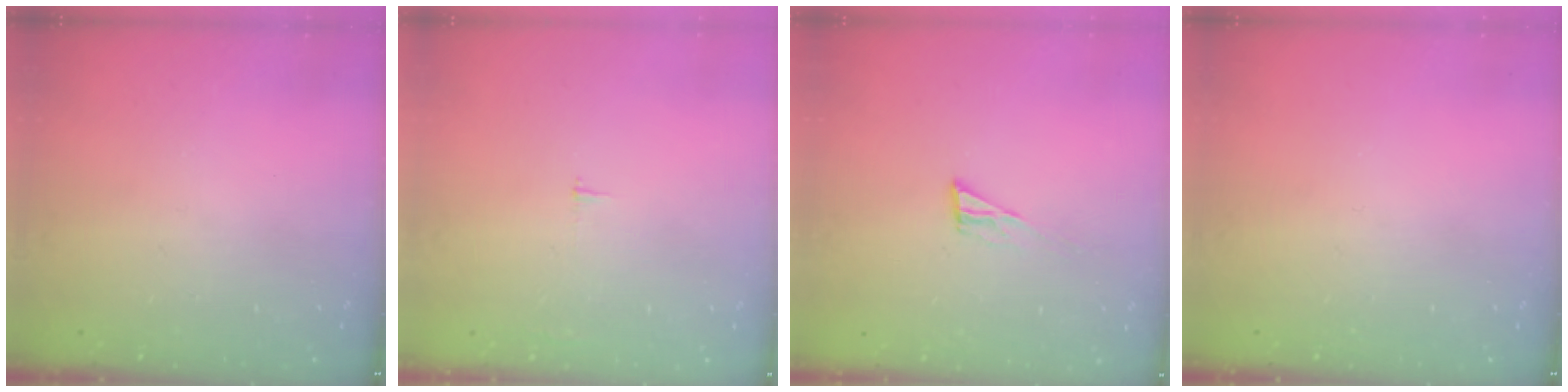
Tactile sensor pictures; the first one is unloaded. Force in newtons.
{"total": 2.3, "press": 2.3, "slide": 0.2}
{"total": 5.9, "press": 5.8, "slide": 0.7}
{"total": 0.0}